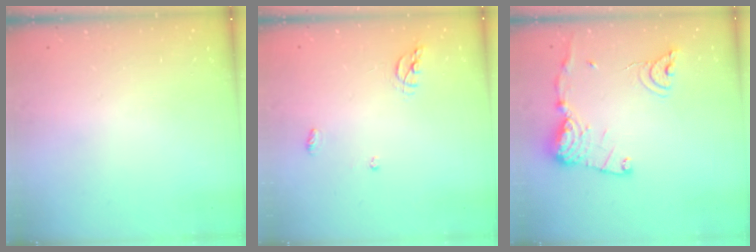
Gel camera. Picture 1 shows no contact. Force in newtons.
{"total": 6.5, "press": 6.5, "slide": 0.6}
{"total": 15.3, "press": 15.3, "slide": 1.2}